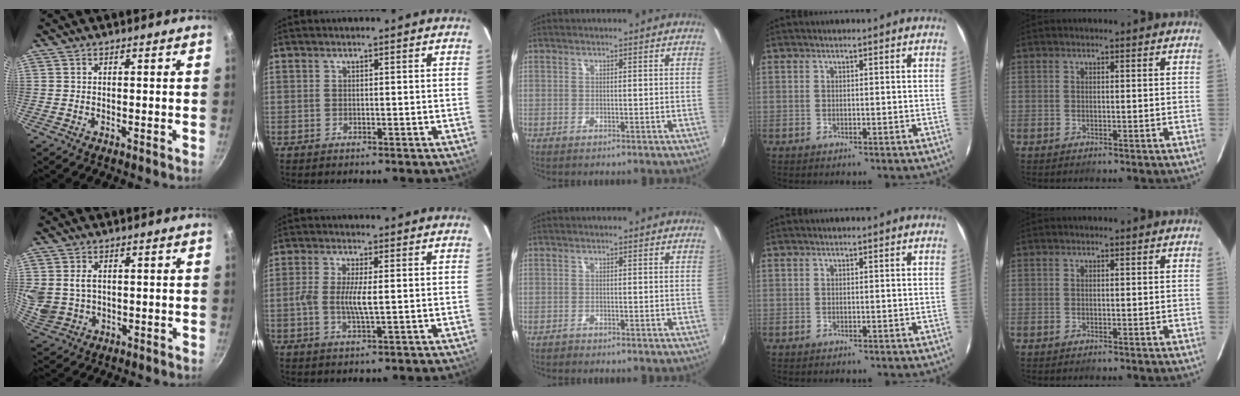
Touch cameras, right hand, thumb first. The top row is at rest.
{"thumb": {"total": 7.5, "force": [1.2, 5.8, 4.6], "torque": [-0.083, -0.010, 0.034]}, "index": {"total": 5.4, "force": [-0.4, 1.2, 5.2], "torque": [-0.106, -0.002, -0.010]}, "middle": {"total": 0.7, "force": [-0.6, 0.2, -0.1], "torque": [0.000, 0.000, -0.014]}}